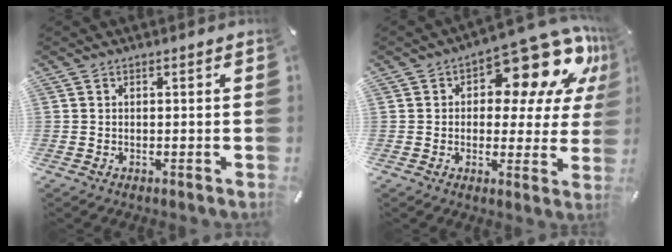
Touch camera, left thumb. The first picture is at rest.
{"total": 18.0, "force": [10.4, 8.8, 11.8], "torque": [-0.156, -0.077, 0.175]}